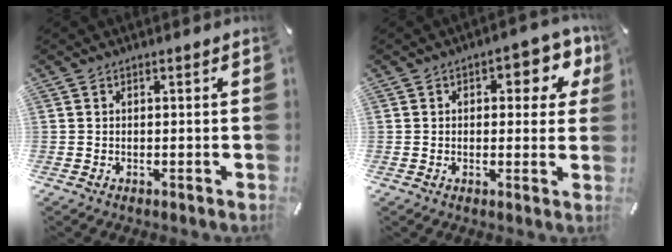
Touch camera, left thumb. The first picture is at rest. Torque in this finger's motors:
{"motor_torque": [0.24, -0.08, 0.34, 0.20, 0.05]}